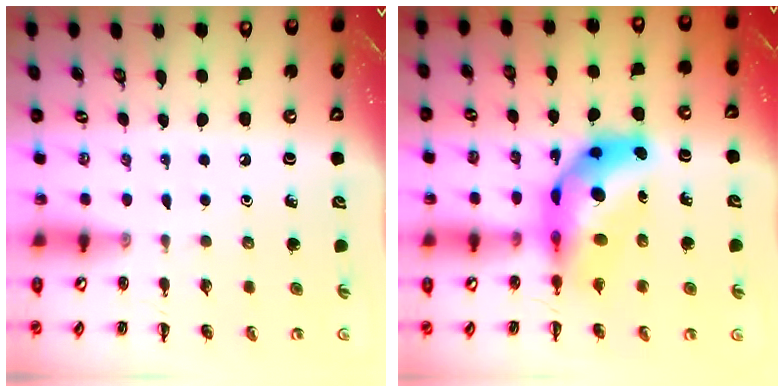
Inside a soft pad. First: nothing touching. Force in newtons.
{"total": 11.8, "press": 11.2, "slide": 3.8}